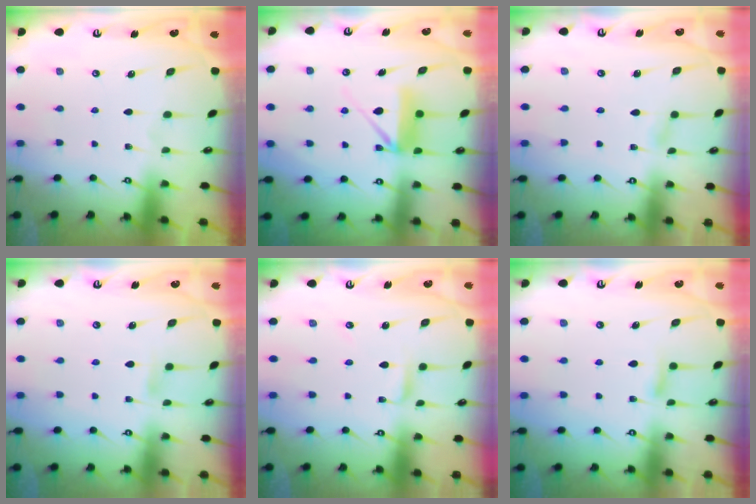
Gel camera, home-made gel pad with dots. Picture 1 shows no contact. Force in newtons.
{"total": 10.0, "press": 10.0, "slide": 0.3}
{"total": 2.1, "press": 2.1, "slide": 0.3}
{"total": 3.1, "press": 3.1, "slide": 0.4}
{"total": 1.9, "press": 1.9, "slide": 0.2}
{"total": 5.3, "press": 5.2, "slide": 0.6}